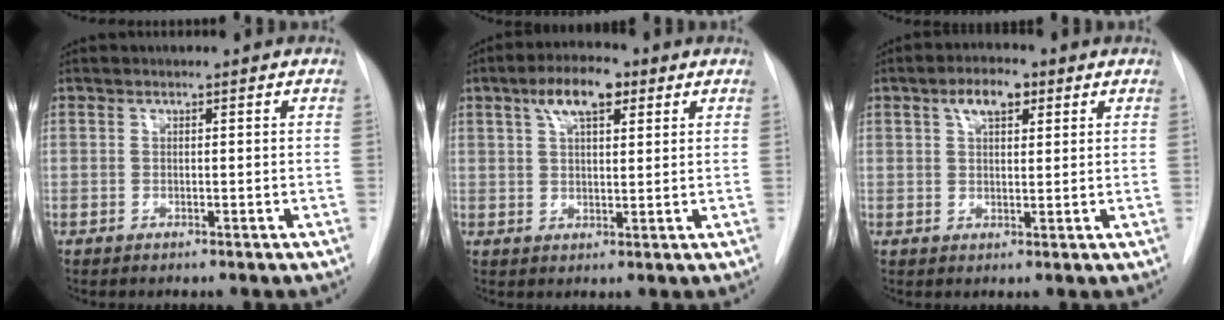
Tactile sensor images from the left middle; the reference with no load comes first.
{"total": 7.1, "force": [3.7, 2.5, 5.5], "torque": [-0.103, 0.018, 0.062]}
{"total": 4.8, "force": [2.4, 2.1, 3.6], "torque": [-0.067, 0.013, 0.040]}